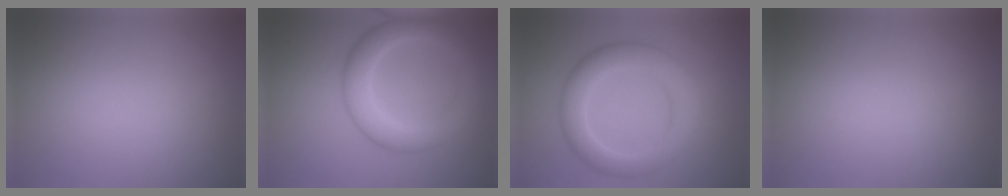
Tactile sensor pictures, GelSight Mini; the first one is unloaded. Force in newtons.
{"total": 5.1, "press": 5.1, "slide": 0.1}
{"total": 5.2, "press": 5.2, "slide": 0.4}
{"total": 0.0}